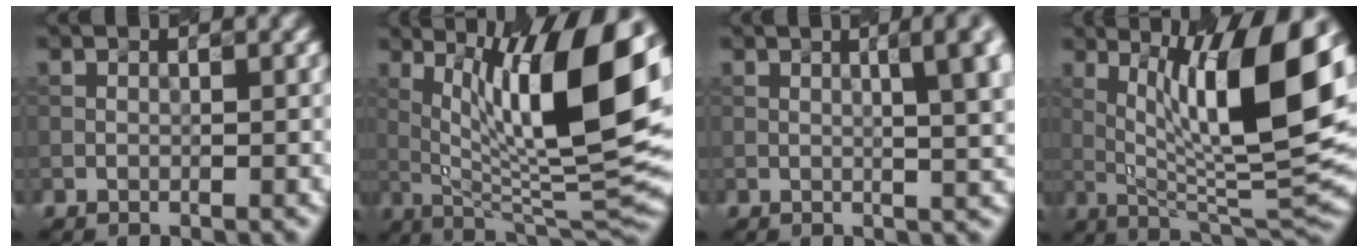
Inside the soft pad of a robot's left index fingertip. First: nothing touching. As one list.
[{"total": 14.2, "force": [3.9, 3.6, 13.2], "torque": [-0.188, -0.005, 0.071]}, {"total": 6.8, "force": [1.6, 2.4, 6.2], "torque": [-0.039, 0.016, 0.016]}, {"total": 12.8, "force": [3.5, 2.9, 12.0], "torque": [-0.184, -0.005, 0.066]}]